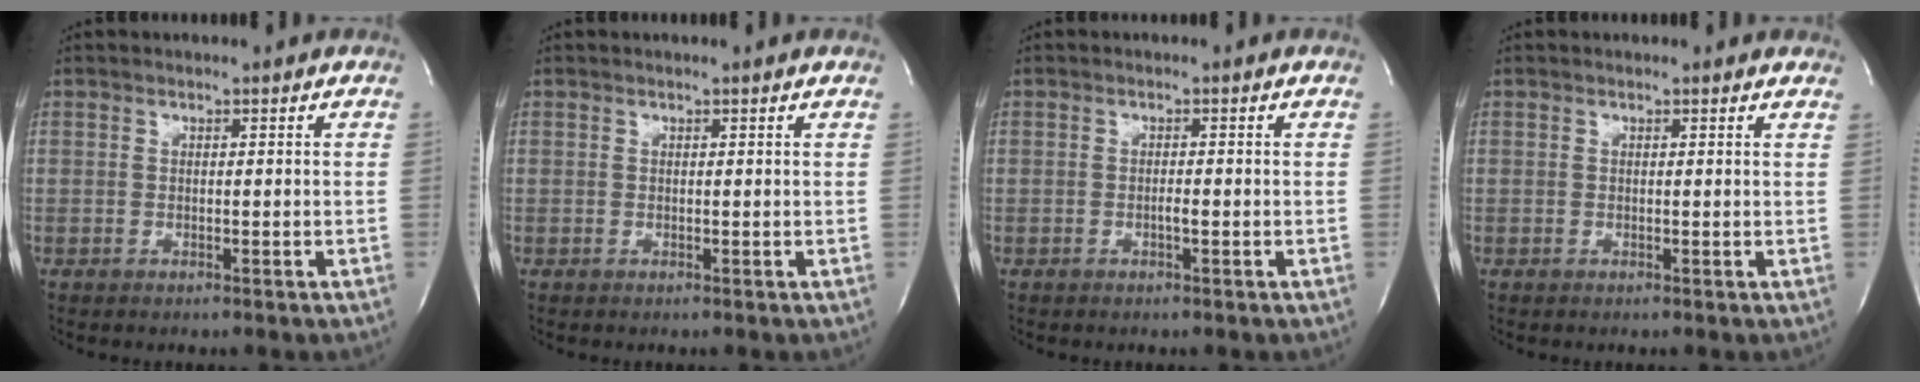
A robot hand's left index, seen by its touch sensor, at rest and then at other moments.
{"total": 0.6, "force": [0.6, -0.1, 0.3], "torque": [-0.009, 0.001, 0.012]}
{"total": 0.8, "force": [-0.3, 0.0, 0.7], "torque": [-0.014, 0.001, -0.006]}
{"total": 3.1, "force": [2.9, 1.0, 0.7], "torque": [-0.011, 0.009, 0.017]}